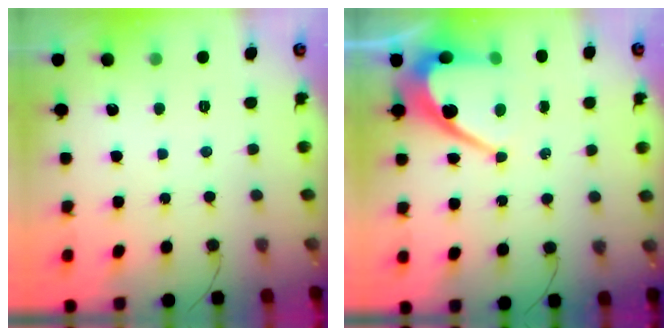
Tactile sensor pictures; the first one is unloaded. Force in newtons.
{"total": 9.5, "press": 9.5, "slide": 0.8}